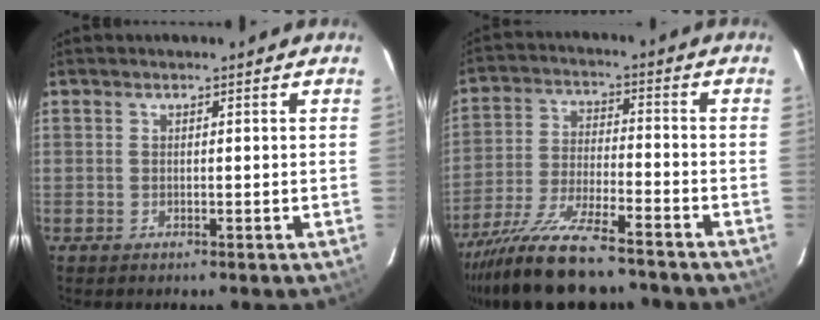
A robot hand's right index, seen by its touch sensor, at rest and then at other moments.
{"total": 15.4, "force": [-12.7, 3.0, 8.2], "torque": [-0.173, -0.032, -0.222]}